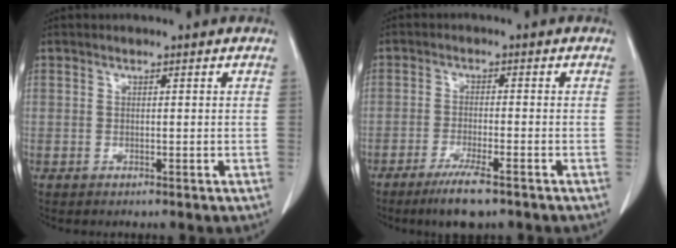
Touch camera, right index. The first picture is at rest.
{"total": 5.9, "force": [-4.2, 0.6, 4.2], "torque": [-0.076, -0.013, -0.068]}